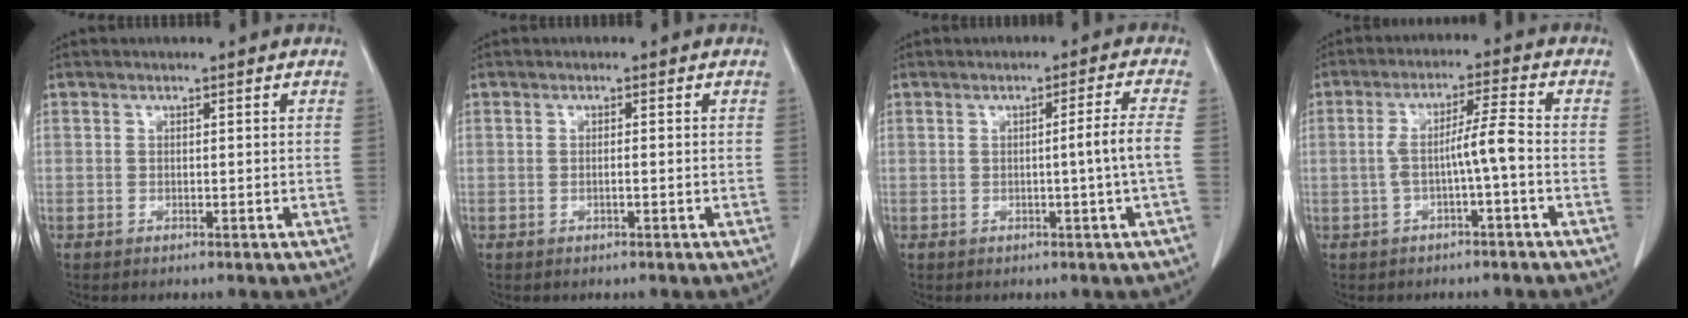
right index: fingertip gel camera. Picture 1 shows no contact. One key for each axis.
{"total": 1.1, "fx": -0.2, "fy": 0.3, "fz": 1.0, "tx": -0.024, "ty": 0.003, "tz": -0.002}
{"total": 4.6, "fx": -0.7, "fy": -1.0, "fz": 4.4, "tx": -0.065, "ty": 0.003, "tz": -0.009}
{"total": 5.8, "fx": -1.4, "fy": 0.2, "fz": 5.7, "tx": -0.109, "ty": 0.021, "tz": -0.019}